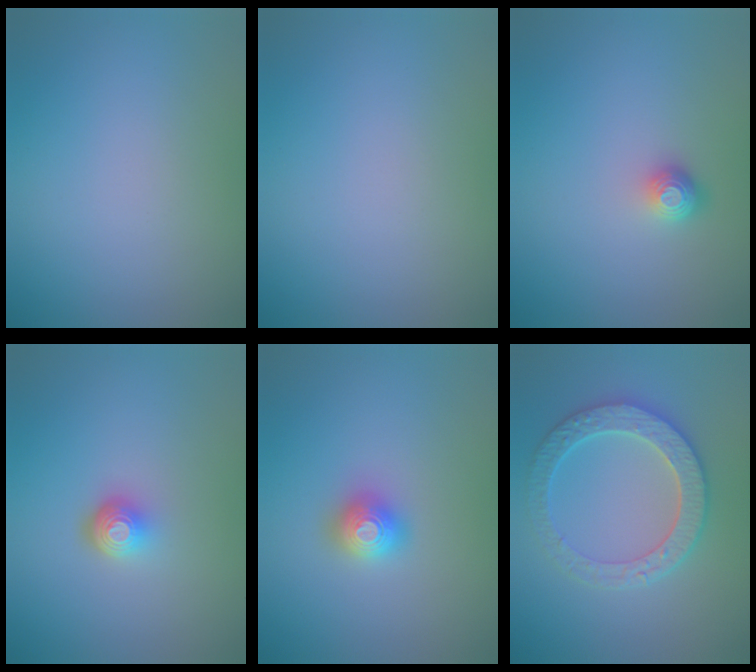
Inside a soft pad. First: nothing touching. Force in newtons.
{"total": 0.0}
{"total": 1.5, "press": 1.1, "slide": 1.0}
{"total": 2.3, "press": 1.5, "slide": 1.8}
{"total": 2.0, "press": 2.0, "slide": 0.1}
{"total": 4.4, "press": 4.1, "slide": 1.6}